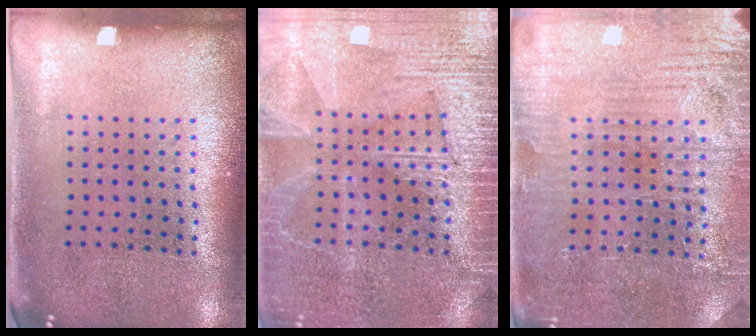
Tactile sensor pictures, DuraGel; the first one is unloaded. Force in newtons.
{"total": 5.3, "press": 5.2, "slide": 0.7}
{"total": 3.6, "press": 3.5, "slide": 0.6}